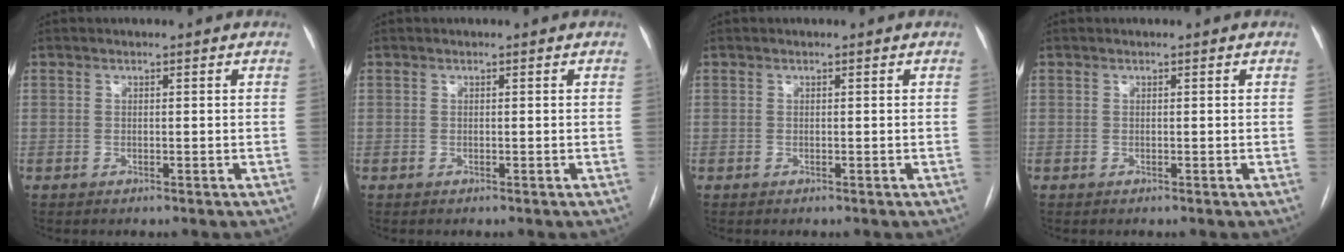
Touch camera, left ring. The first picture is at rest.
{"total": 0.0}
{"total": 0.0}
{"total": 0.0}